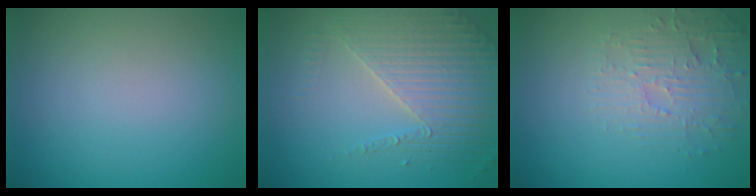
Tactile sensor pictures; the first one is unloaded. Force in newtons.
{"total": 4.0, "press": 3.8, "slide": 1.2}
{"total": 3.7, "press": 3.6, "slide": 0.7}